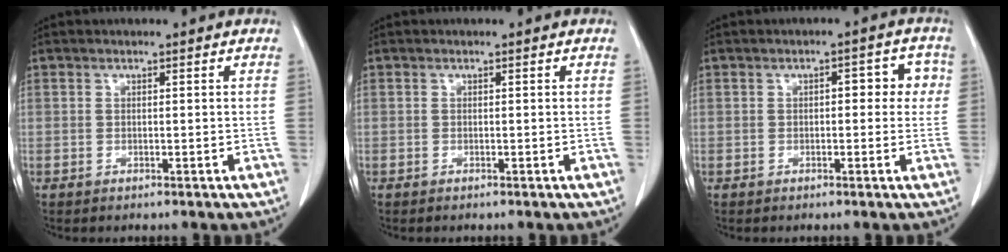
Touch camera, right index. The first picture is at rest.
{"total": 0.0}
{"total": 4.4, "force": [0.5, 2.1, 3.8], "torque": [-0.035, 0.022, 0.003]}